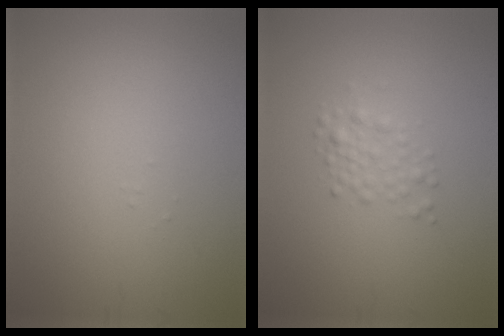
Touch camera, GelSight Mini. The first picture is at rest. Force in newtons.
{"total": 1.8, "press": 1.8, "slide": 0.0}